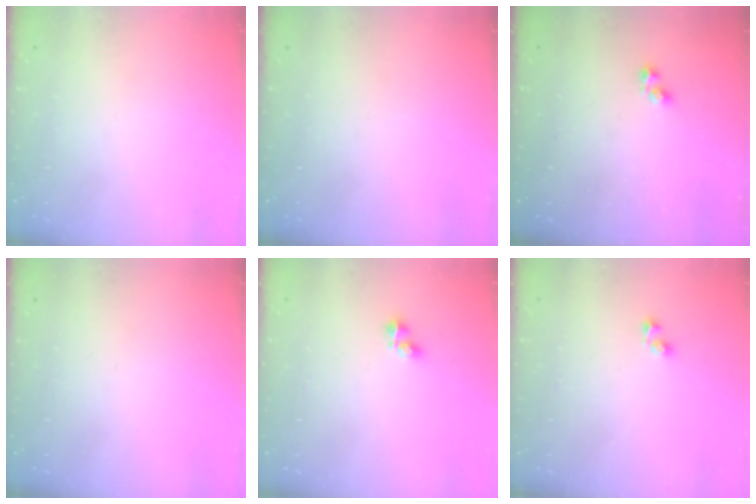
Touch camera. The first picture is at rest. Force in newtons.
{"total": 0.0}
{"total": 0.9, "press": 0.4, "slide": 0.8}
{"total": 0.0}
{"total": 2.6, "press": 2.5, "slide": 0.5}
{"total": 2.6, "press": 2.3, "slide": 1.2}